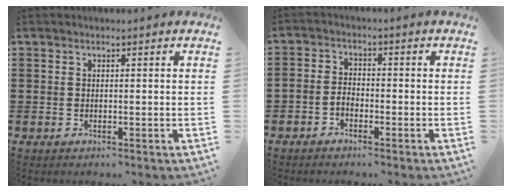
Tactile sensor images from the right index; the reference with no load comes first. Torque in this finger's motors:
{"motor_torque": [1.11, 1.03, 0.21, 0.06]}